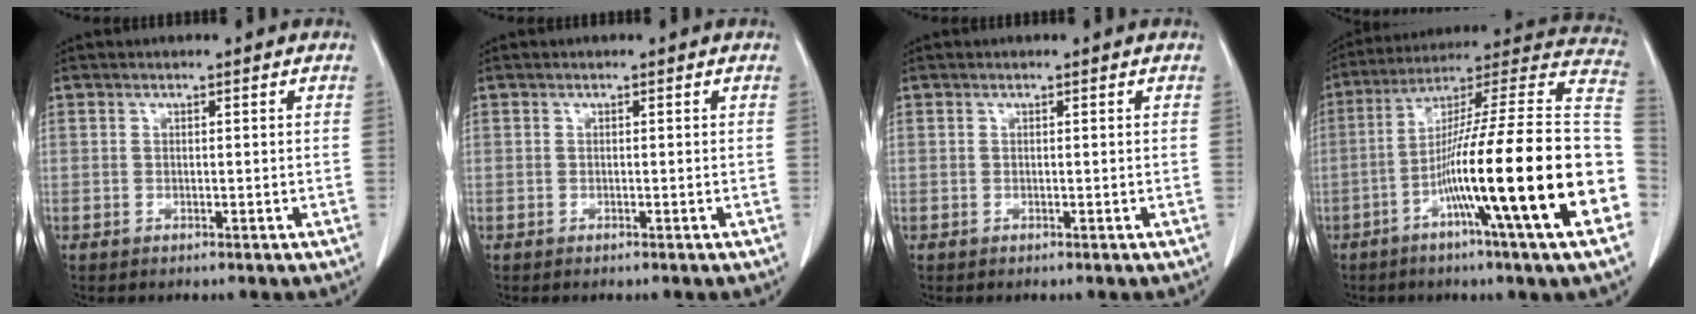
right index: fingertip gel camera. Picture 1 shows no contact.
{"total": 0.0}
{"total": 0.0}
{"total": 27.1, "force": [-7.8, -0.3, 26.0], "torque": [-0.329, -0.012, -0.144]}